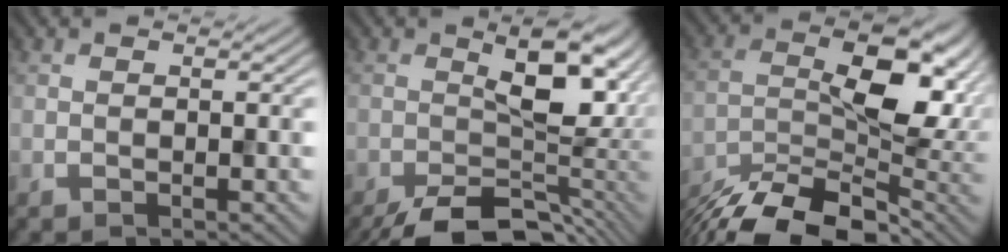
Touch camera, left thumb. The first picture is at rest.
{"total": 12.7, "force": [-4.3, 6.0, 10.3], "torque": [-0.146, -0.021, -0.058]}
{"total": 14.3, "force": [-7.9, 5.5, 10.6], "torque": [-0.187, -0.016, -0.136]}